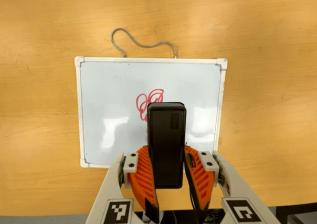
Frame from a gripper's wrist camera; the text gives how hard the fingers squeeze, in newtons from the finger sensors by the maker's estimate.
{"total": 8.2, "left": 6.0, "right": 10.4}